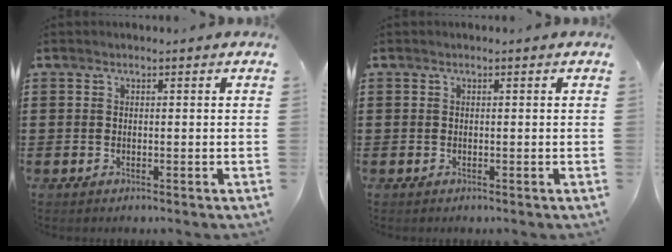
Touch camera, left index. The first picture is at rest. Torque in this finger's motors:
{"motor_torque": [0.00, 0.00, 0.00, 0.00]}